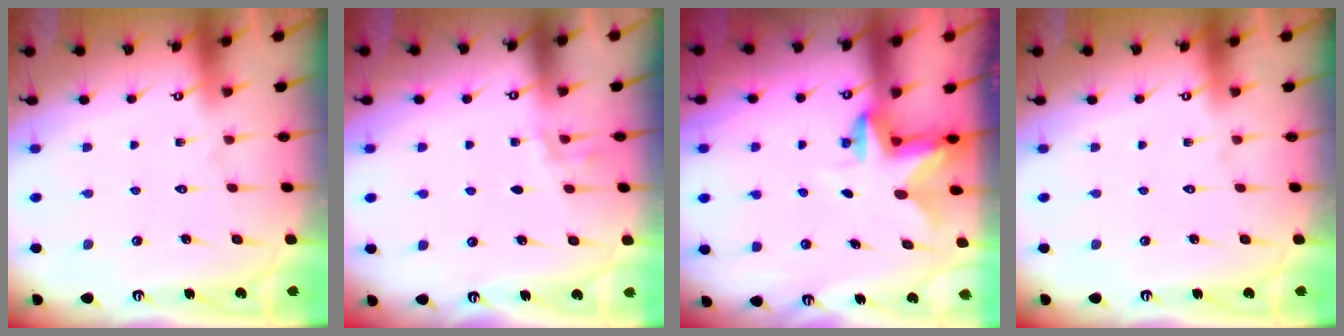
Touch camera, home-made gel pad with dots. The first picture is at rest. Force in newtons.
{"total": 2.5, "press": 1.7, "slide": 1.8}
{"total": 2.6, "press": 2.5, "slide": 0.5}
{"total": 0.0}